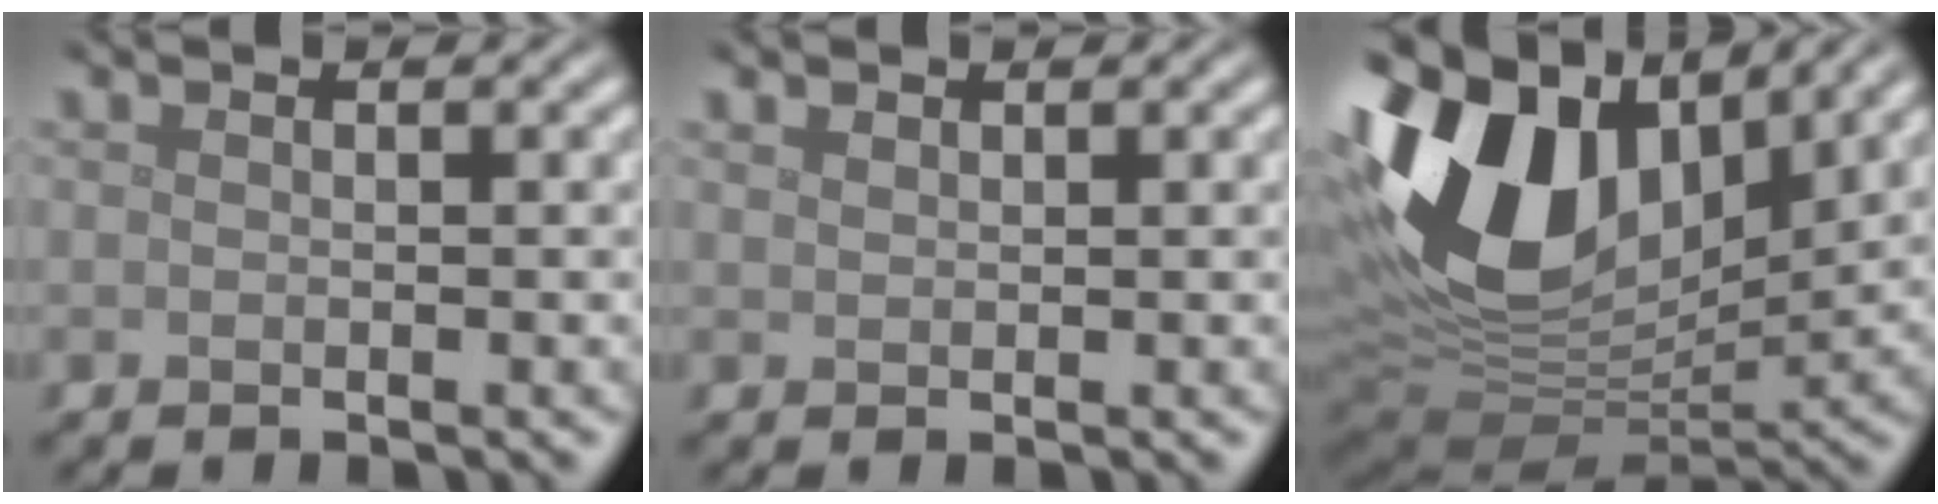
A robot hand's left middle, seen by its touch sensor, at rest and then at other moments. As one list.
[{"total": 0.7, "force": [0.6, 0.3, 0.2], "torque": [-0.007, 0.001, 0.016]}, {"total": 15.9, "force": [4.6, 9.8, 11.6], "torque": [-0.255, 0.017, 0.083]}]